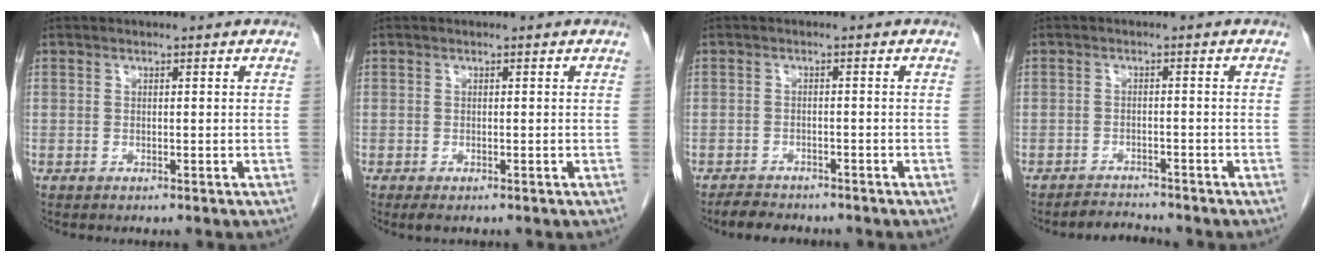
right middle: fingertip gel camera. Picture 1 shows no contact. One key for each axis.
{"total": 1.3, "fx": -0.9, "fy": 0.6, "fz": 0.8, "tx": -0.013, "ty": -0.002, "tz": -0.009}
{"total": 3.6, "fx": -3.3, "fy": 1.3, "fz": 0.8, "tx": -0.022, "ty": -0.006, "tz": -0.052}
{"total": 2.3, "fx": -2.3, "fy": -0.1, "fz": -0.6, "tx": 0.010, "ty": -0.013, "tz": -0.034}